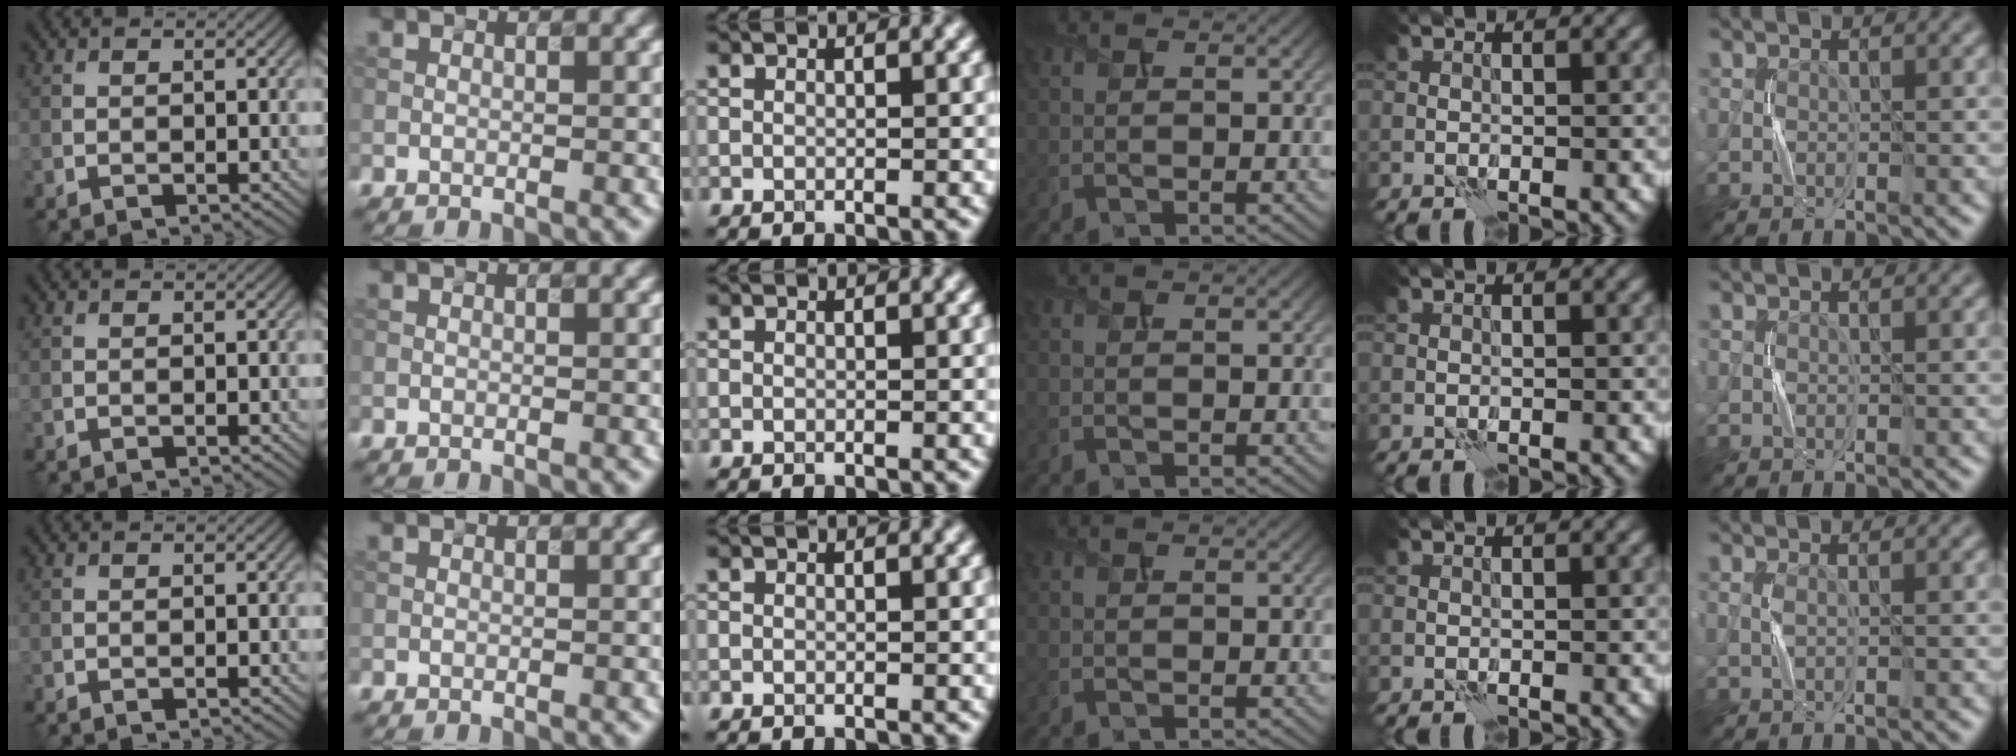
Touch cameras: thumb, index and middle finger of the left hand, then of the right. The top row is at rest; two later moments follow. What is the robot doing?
{"motion": "press", "object": "button"}